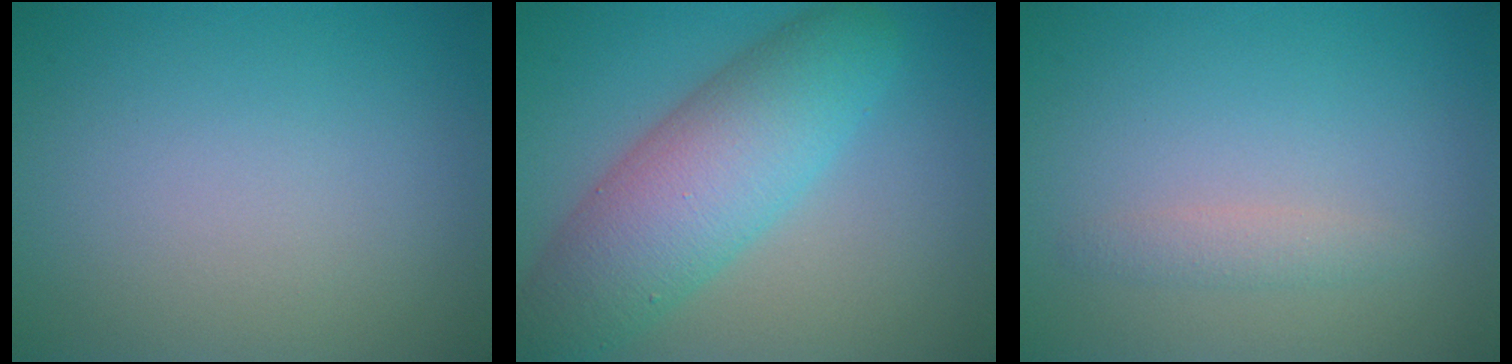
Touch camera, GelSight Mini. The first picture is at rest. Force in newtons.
{"total": 8.2, "press": 8.2, "slide": 0.2}
{"total": 1.3, "press": 1.3, "slide": 0.0}